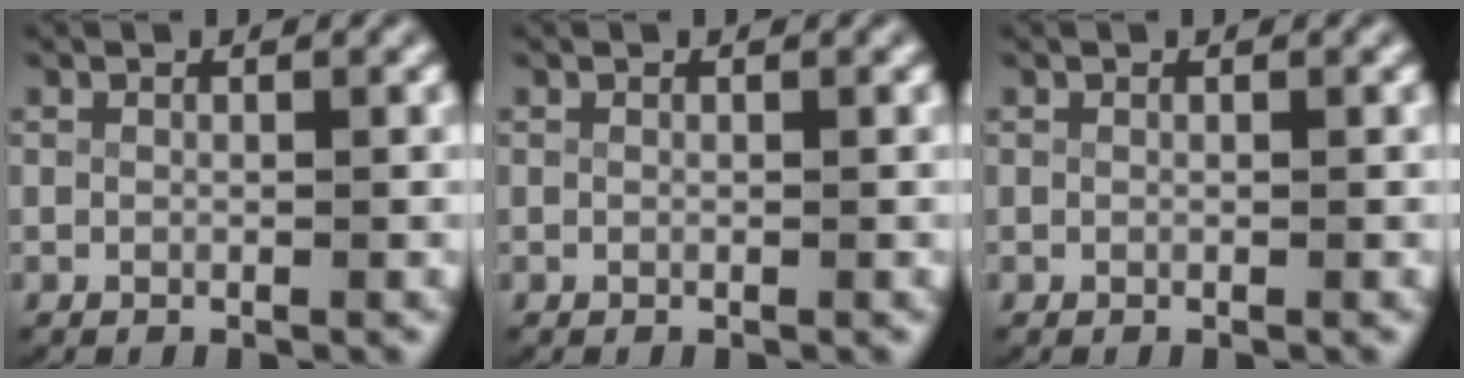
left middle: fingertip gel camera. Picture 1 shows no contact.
{"total": 0.0}
{"total": 0.0}